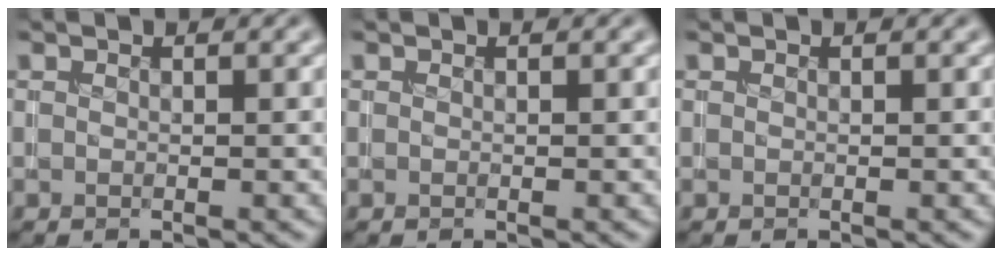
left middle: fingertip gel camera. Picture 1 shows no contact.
{"total": 0.0}
{"total": 0.0}